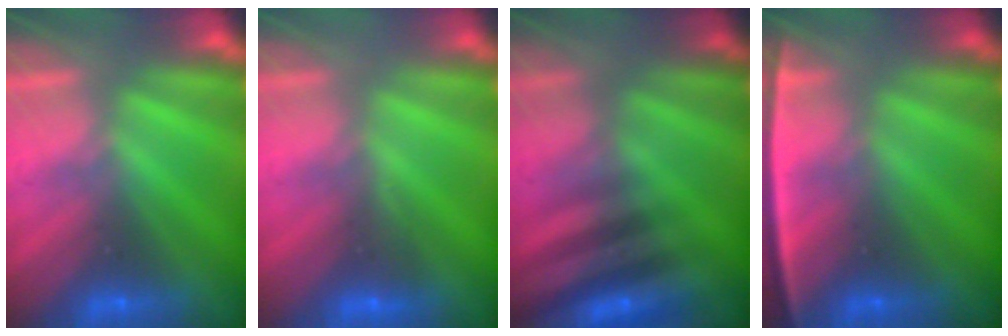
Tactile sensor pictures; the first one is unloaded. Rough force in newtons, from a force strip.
{"total": 2.8}
{"total": 3.0}
{"total": 2.3}